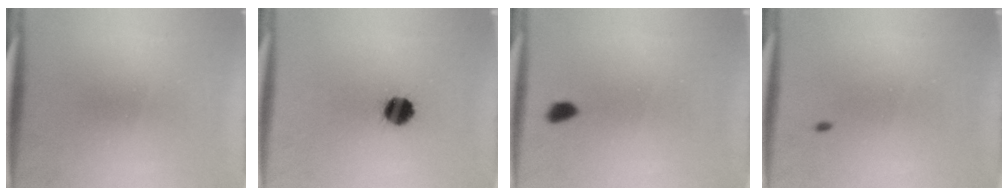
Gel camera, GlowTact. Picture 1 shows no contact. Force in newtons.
{"total": 7.0}
{"total": 1.7}
{"total": 0.7}